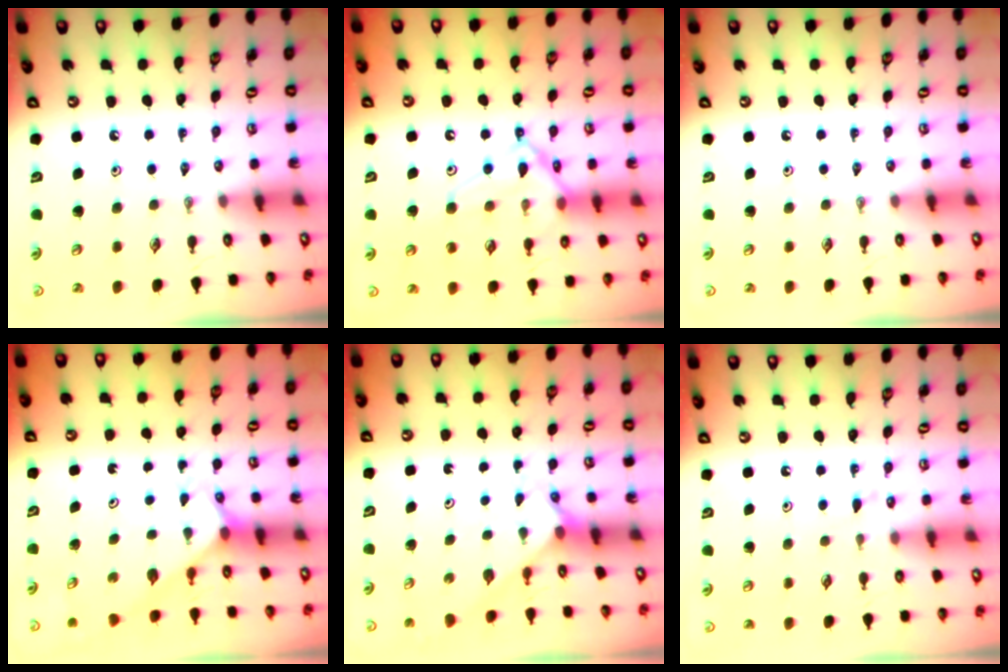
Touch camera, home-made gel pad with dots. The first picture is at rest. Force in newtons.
{"total": 15.9, "press": 15.8, "slide": 1.5}
{"total": 0.0}
{"total": 2.8, "press": 2.8, "slide": 0.2}
{"total": 2.1, "press": 2.1, "slide": 0.2}
{"total": 5.2, "press": 5.2, "slide": 0.5}